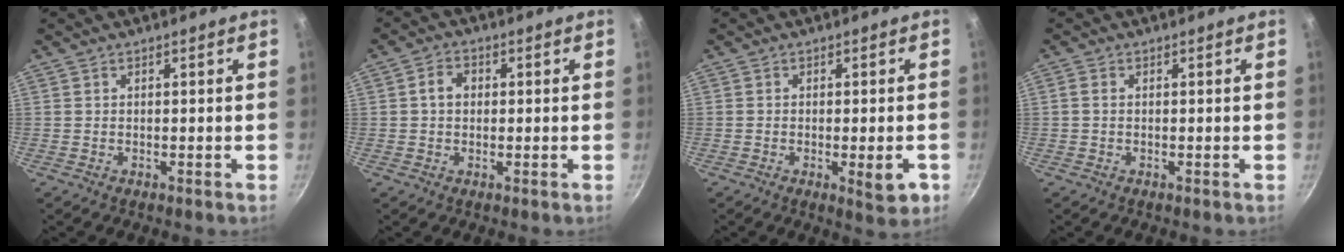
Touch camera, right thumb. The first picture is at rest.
{"total": 3.7, "force": [0.3, 2.9, 2.2], "torque": [-0.023, 0.011, 0.000]}
{"total": 5.3, "force": [-1.7, 1.6, 4.8], "torque": [-0.055, -0.001, -0.021]}
{"total": 1.2, "force": [0.0, 0.8, 0.9], "torque": [-0.018, 0.003, -0.001]}